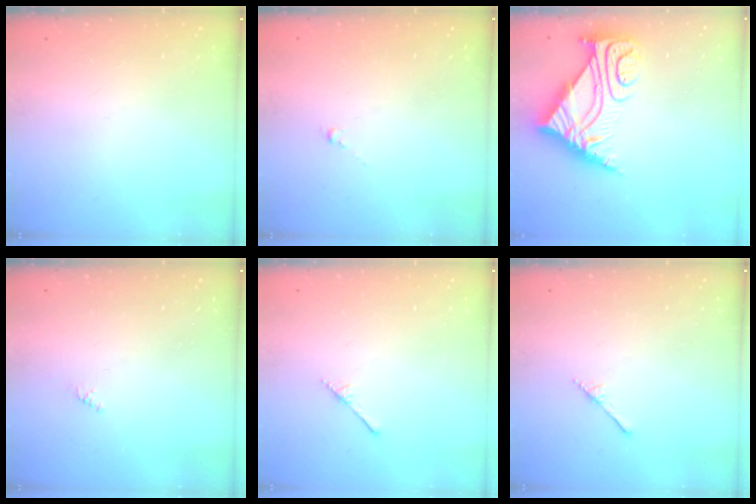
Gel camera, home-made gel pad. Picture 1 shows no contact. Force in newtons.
{"total": 0.5, "press": 0.3, "slide": 0.4}
{"total": 9.9, "press": 9.8, "slide": 1.0}
{"total": 0.8, "press": 0.7, "slide": 0.4}
{"total": 1.7, "press": 1.7, "slide": 0.1}
{"total": 1.7, "press": 1.7, "slide": 0.1}